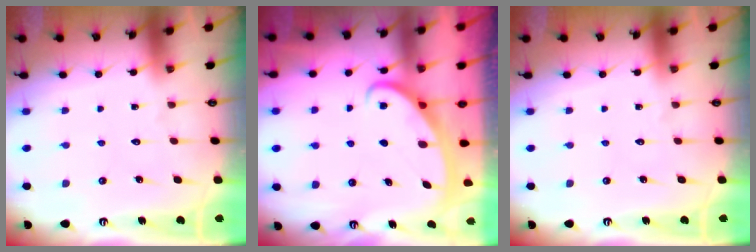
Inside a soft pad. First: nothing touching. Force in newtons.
{"total": 2.7, "press": 2.7, "slide": 0.4}
{"total": 0.0}